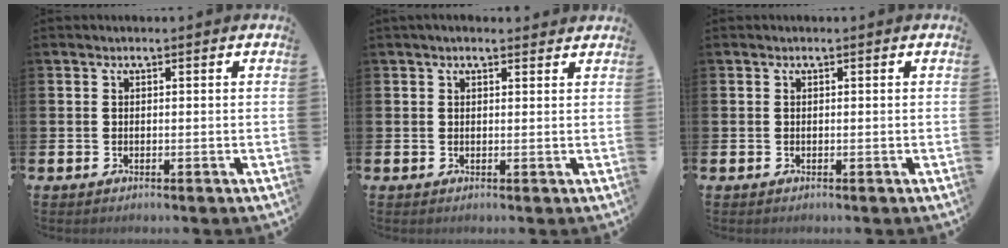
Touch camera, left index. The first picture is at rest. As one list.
[{"total": 1.4, "force": [1.2, 0.3, 0.6], "torque": [-0.005, 0.000, 0.020]}, {"total": 0.0}]